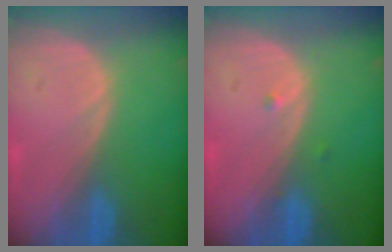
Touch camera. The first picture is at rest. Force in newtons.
{"total": 0.9, "press": 0.7, "slide": 0.5}